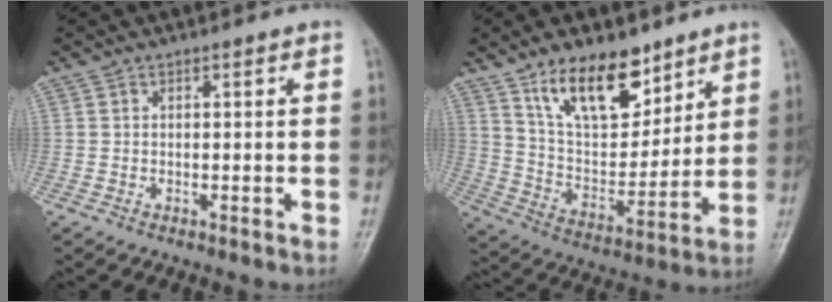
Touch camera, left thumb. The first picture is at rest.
{"total": 15.3, "force": [10.2, 7.3, 8.8], "torque": [-0.103, -0.065, 0.189]}